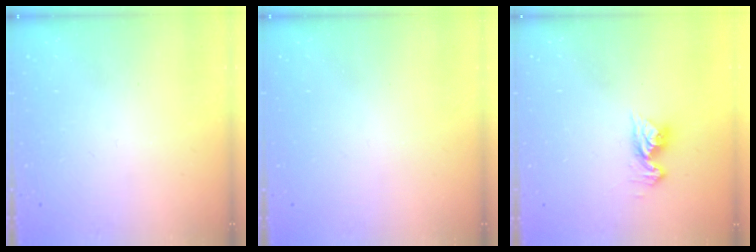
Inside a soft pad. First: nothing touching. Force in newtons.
{"total": 0.0}
{"total": 9.6, "press": 9.6, "slide": 1.0}